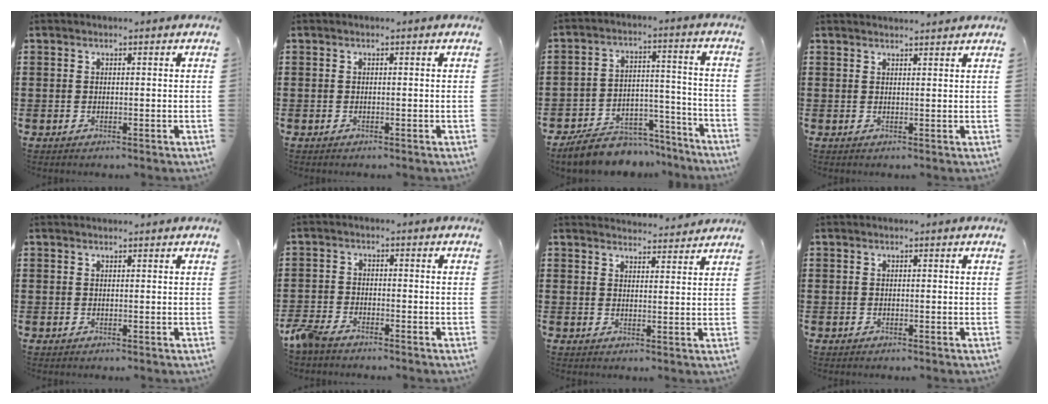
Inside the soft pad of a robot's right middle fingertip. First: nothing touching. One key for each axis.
{"total": 0.0}
{"total": 7.7, "fx": -7.1, "fy": 2.5, "fz": 1.6, "tx": -0.022, "ty": 0.028, "tz": -0.136}
{"total": 1.5, "fx": 1.5, "fy": -0.2, "fz": 0.0, "tx": -0.003, "ty": -0.001, "tz": 0.030}
{"total": 0.7, "fx": 0.7, "fy": 0.0, "fz": -0.1, "tx": -0.001, "ty": -0.003, "tz": 0.014}
{"total": 3.4, "fx": -3.0, "fy": 0.8, "fz": 1.3, "tx": -0.051, "ty": -0.006, "tz": -0.070}
{"total": 3.2, "fx": 3.1, "fy": 0.1, "fz": -0.5, "tx": 0.008, "ty": -0.019, "tz": 0.058}
{"total": 0.0}